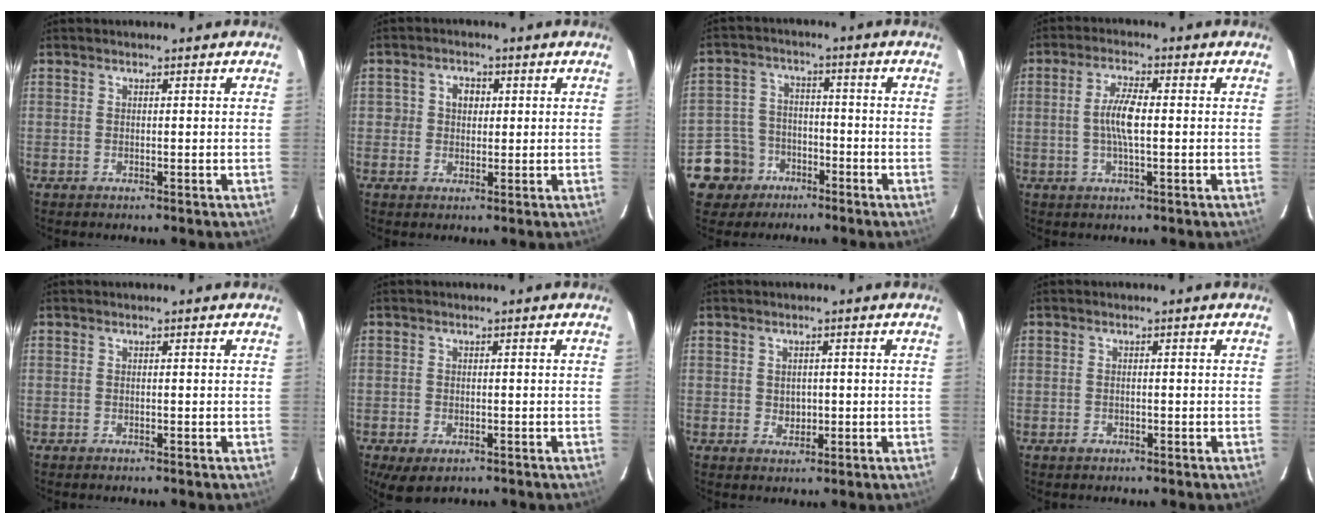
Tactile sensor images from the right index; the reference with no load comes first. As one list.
[{"total": 3.4, "force": [0.3, 3.1, 1.2], "torque": [-0.019, 0.012, 0.004]}, {"total": 8.7, "force": [-4.9, 7.1, 1.4], "torque": [-0.059, 0.024, -0.073]}, {"total": 5.6, "force": [-0.2, 1.3, 5.5], "torque": [-0.105, 0.004, -0.003]}, {"total": 0.0}, {"total": 5.3, "force": [-3.0, 2.9, 3.2], "torque": [-0.069, -0.022, -0.046]}, {"total": 2.4, "force": [-0.1, 2.1, 1.1], "torque": [-0.016, 0.003, 0.003]}, {"total": 1.1, "force": [-0.7, 0.8, 0.4], "torque": [-0.004, 0.002, -0.009]}]